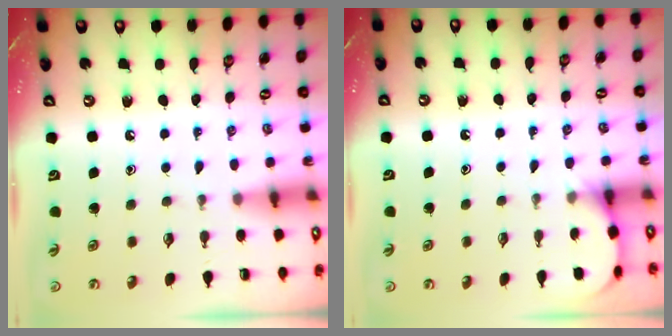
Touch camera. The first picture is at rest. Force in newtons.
{"total": 4.8, "press": 4.7, "slide": 0.4}